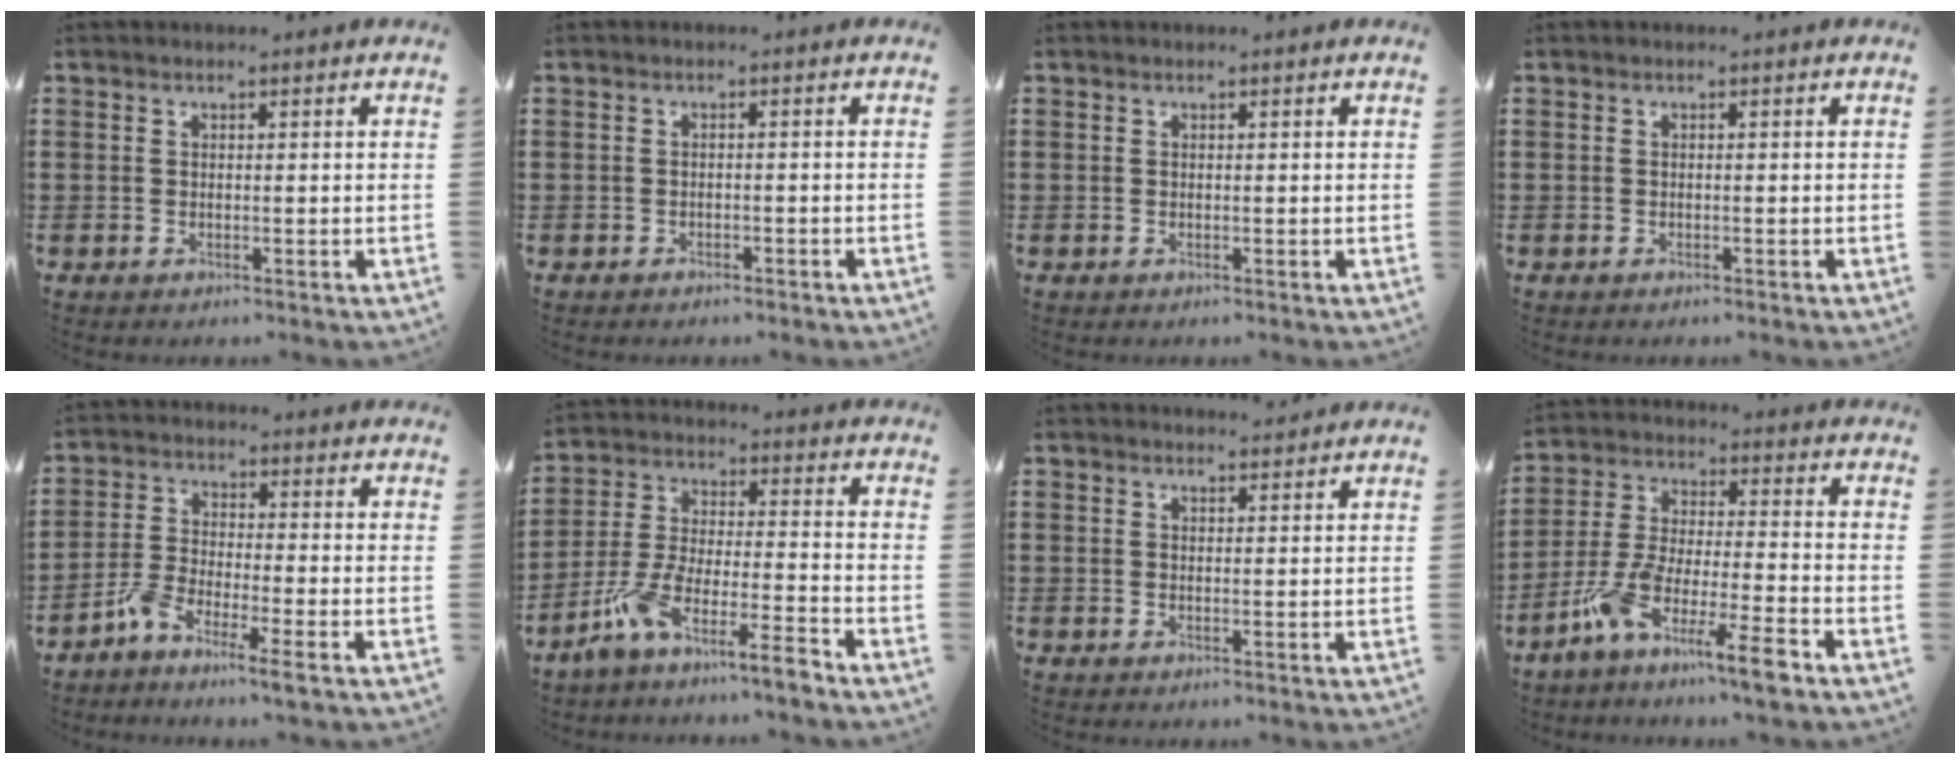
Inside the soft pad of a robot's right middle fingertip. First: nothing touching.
{"total": 0.9, "force": [-0.9, 0.3, 0.1], "torque": [-0.005, 0.000, -0.019]}
{"total": 0.0}
{"total": 0.0}
{"total": 4.6, "force": [-3.7, 0.2, 2.8], "torque": [-0.067, -0.005, -0.074]}
{"total": 8.6, "force": [-7.6, -0.2, 4.0], "torque": [-0.095, -0.009, -0.156]}
{"total": 1.5, "force": [1.5, 0.2, 0.2], "torque": [0.000, 0.000, 0.026]}
{"total": 9.9, "force": [-7.4, 0.6, 6.5], "torque": [-0.146, -0.005, -0.151]}